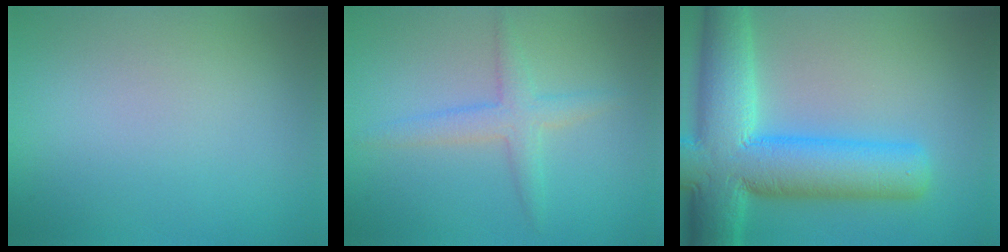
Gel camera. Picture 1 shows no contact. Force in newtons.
{"total": 2.7, "press": 2.7, "slide": 0.1}
{"total": 11.8, "press": 11.8, "slide": 0.4}